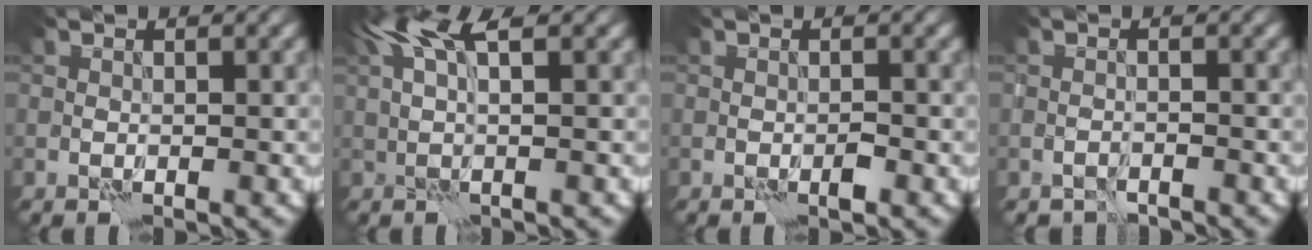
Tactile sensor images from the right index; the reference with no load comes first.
{"total": 4.0, "force": [2.6, 0.5, 3.0], "torque": [-0.064, 0.010, 0.050]}
{"total": 0.7, "force": [-0.4, 0.1, 0.6], "torque": [-0.011, 0.003, -0.006]}
{"total": 1.4, "force": [-1.4, 0.1, -0.2], "torque": [0.008, 0.001, -0.028]}